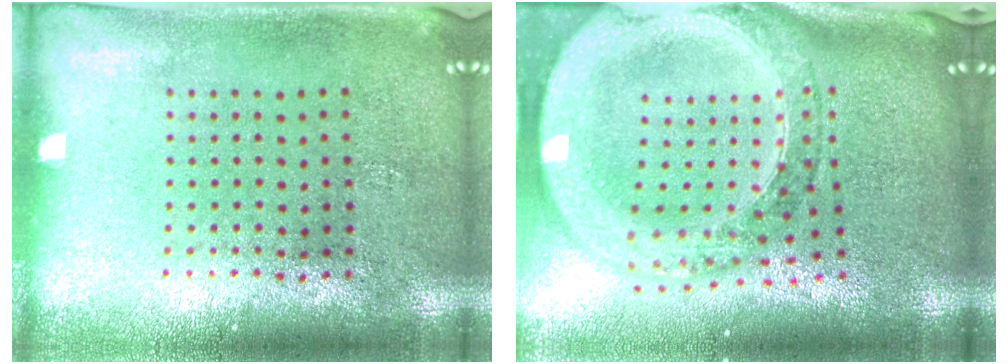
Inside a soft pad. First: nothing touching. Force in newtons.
{"total": 3.3, "press": 2.6, "slide": 2.0}